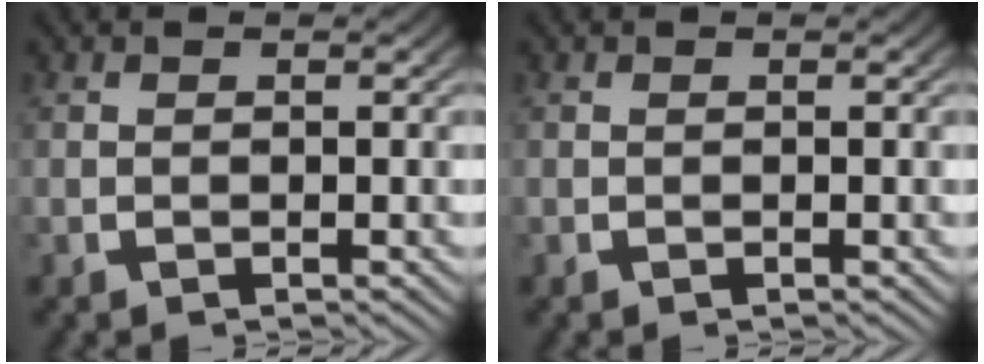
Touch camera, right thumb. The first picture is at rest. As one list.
[{"total": 0.0}]